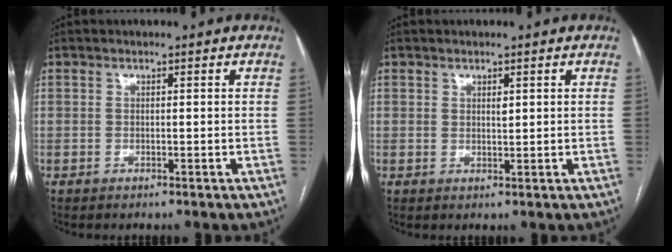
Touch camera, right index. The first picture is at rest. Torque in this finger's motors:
{"motor_torque": [0.02, 0.01, -0.02, 0.02]}